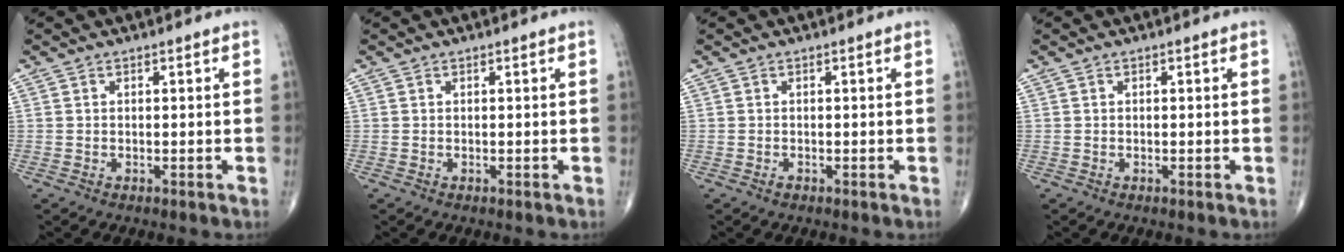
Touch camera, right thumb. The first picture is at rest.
{"total": 0.0}
{"total": 0.6, "force": [-0.4, 0.4, 0.2], "torque": [-0.003, 0.000, -0.008]}
{"total": 0.0}